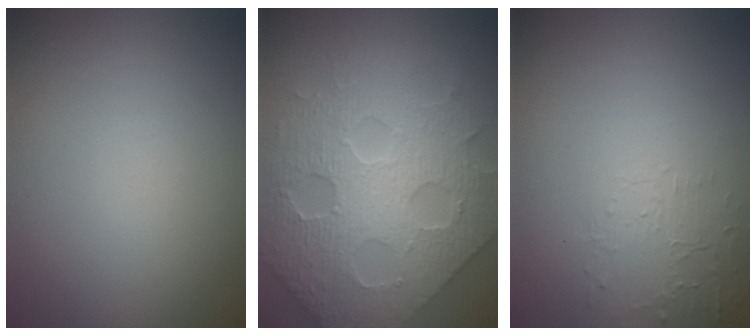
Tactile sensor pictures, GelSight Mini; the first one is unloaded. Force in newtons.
{"total": 7.7, "press": 6.5, "slide": 4.0}
{"total": 1.5, "press": 0.1, "slide": 1.5}